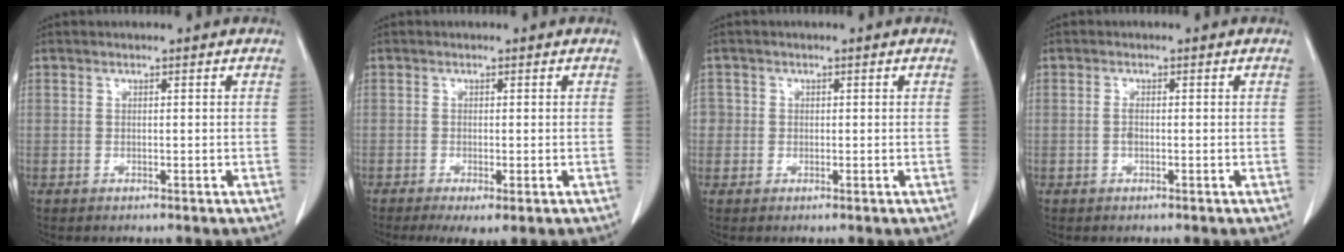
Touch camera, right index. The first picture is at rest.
{"total": 3.8, "force": [-2.2, 1.0, 3.0], "torque": [-0.044, -0.012, -0.031]}
{"total": 2.2, "force": [-0.1, 2.2, 0.2], "torque": [0.008, 0.005, -0.004]}
{"total": 0.9, "force": [-0.2, 0.3, 0.8], "torque": [-0.019, 0.001, -0.005]}